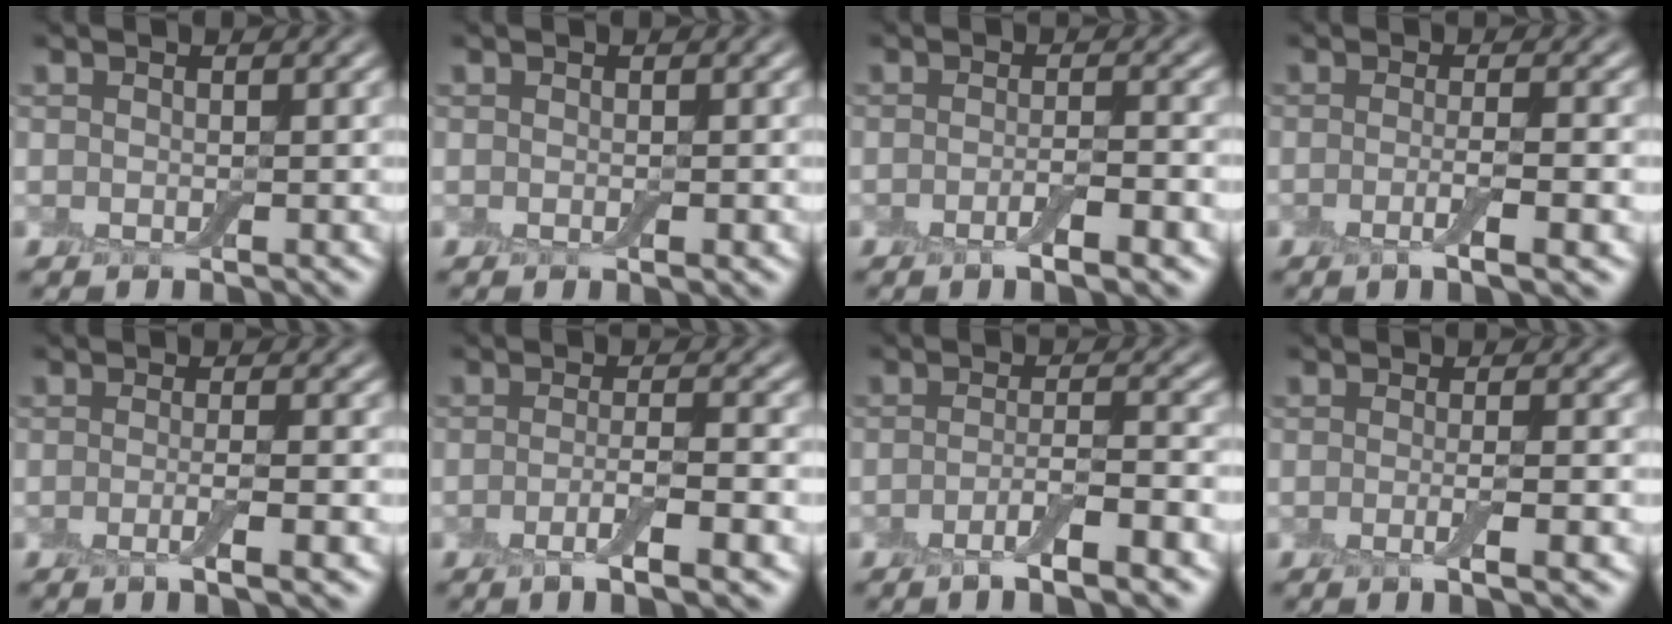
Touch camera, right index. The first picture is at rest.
{"total": 0.7, "force": [-0.2, 0.1, 0.7], "torque": [-0.009, -0.001, -0.002]}
{"total": 3.3, "force": [-1.3, 0.7, 2.9], "torque": [-0.048, -0.001, -0.024]}
{"total": 3.5, "force": [-0.9, 0.8, 3.3], "torque": [-0.054, -0.006, -0.017]}
{"total": 3.0, "force": [-0.7, 0.6, 2.8], "torque": [-0.042, -0.004, -0.014]}
{"total": 4.5, "force": [-1.6, 0.9, 4.1], "torque": [-0.070, -0.003, -0.029]}
{"total": 4.6, "force": [-2.1, 0.9, 3.9], "torque": [-0.066, 0.002, -0.042]}
{"total": 3.0, "force": [-0.6, 0.7, 2.9], "torque": [-0.039, -0.005, -0.012]}